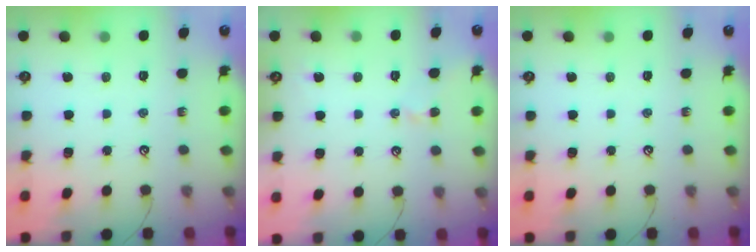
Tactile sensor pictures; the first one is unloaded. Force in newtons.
{"total": 2.2, "press": 2.2, "slide": 0.3}
{"total": 0.0}